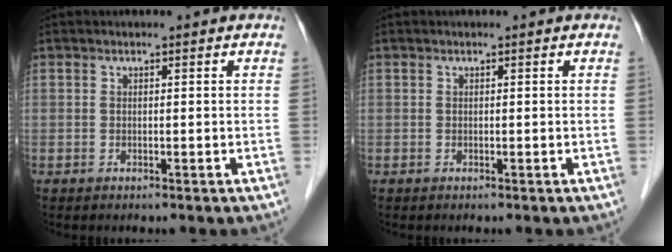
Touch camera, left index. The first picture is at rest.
{"total": 0.0}